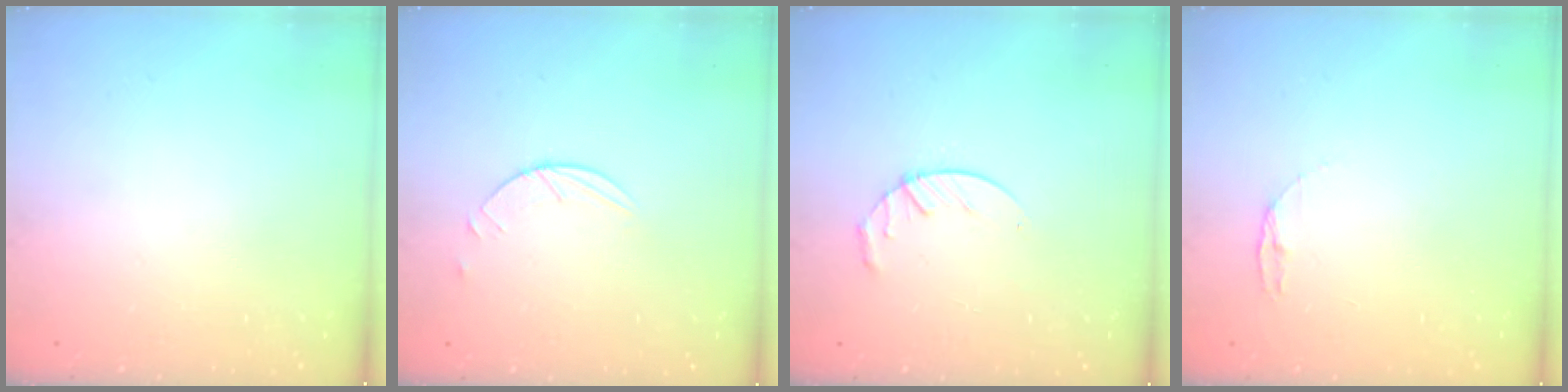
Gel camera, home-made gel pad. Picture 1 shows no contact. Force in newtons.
{"total": 2.9, "press": 2.8, "slide": 0.3}
{"total": 4.2, "press": 4.2, "slide": 0.5}
{"total": 3.8, "press": 3.7, "slide": 0.4}